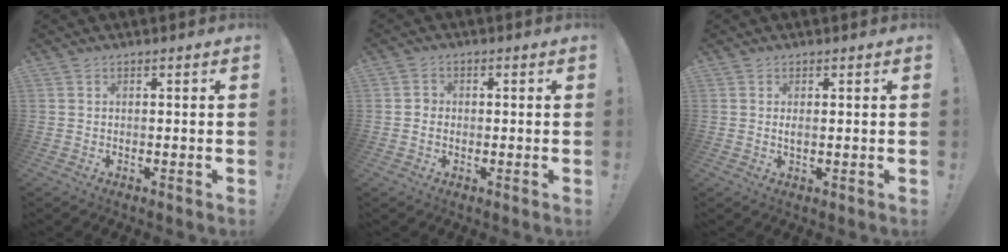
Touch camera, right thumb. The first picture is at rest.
{"total": 2.8, "force": [-0.7, 2.3, 1.3], "torque": [-0.019, 0.009, -0.013]}
{"total": 1.3, "force": [0.3, 0.4, 1.2], "torque": [-0.025, 0.002, 0.005]}